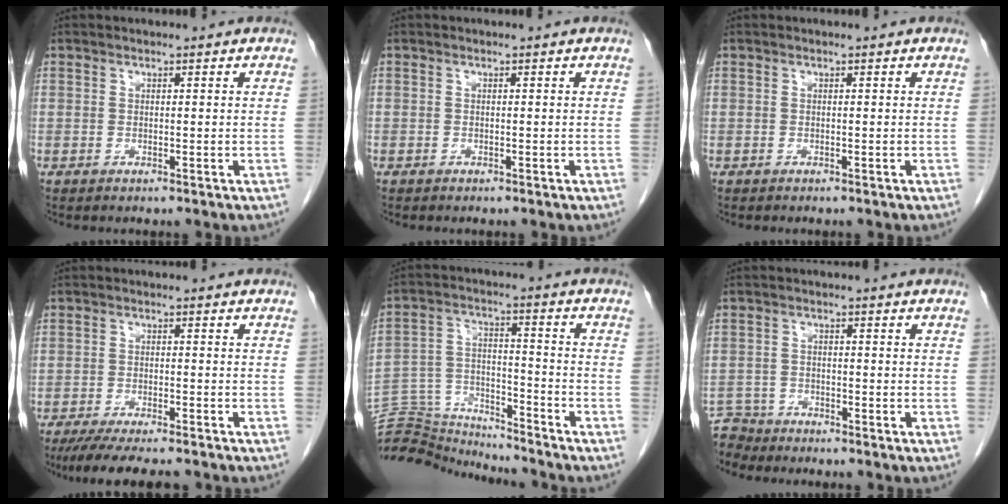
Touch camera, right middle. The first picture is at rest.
{"total": 0.0}
{"total": 0.0}
{"total": 10.6, "force": [-9.1, 1.5, 5.1], "torque": [-0.076, -0.020, -0.135]}
{"total": 13.9, "force": [-13.7, 1.9, 1.1], "torque": [-0.029, 0.038, -0.233]}
{"total": 4.7, "force": [-4.4, 1.2, -0.9], "torque": [0.018, -0.006, -0.085]}